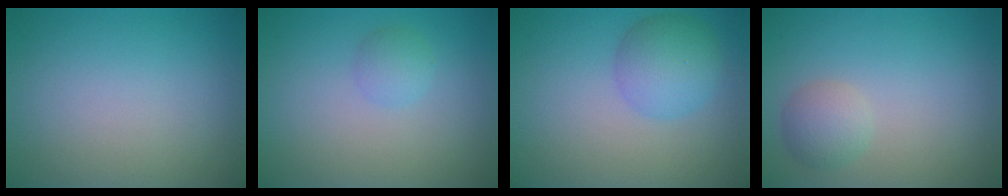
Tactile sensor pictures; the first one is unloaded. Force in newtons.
{"total": 1.3, "press": 1.3, "slide": 0.0}
{"total": 3.9, "press": 3.9, "slide": 0.1}
{"total": 2.1, "press": 2.1, "slide": 0.1}